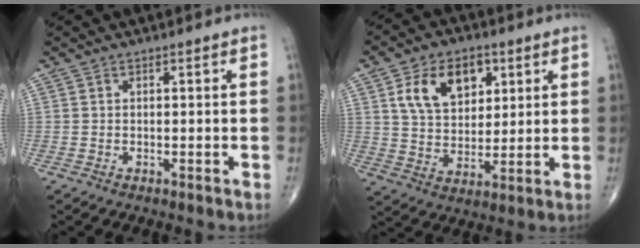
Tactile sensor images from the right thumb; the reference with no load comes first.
{"total": 12.7, "force": [5.0, 8.4, 8.0], "torque": [-0.101, -0.013, 0.093]}